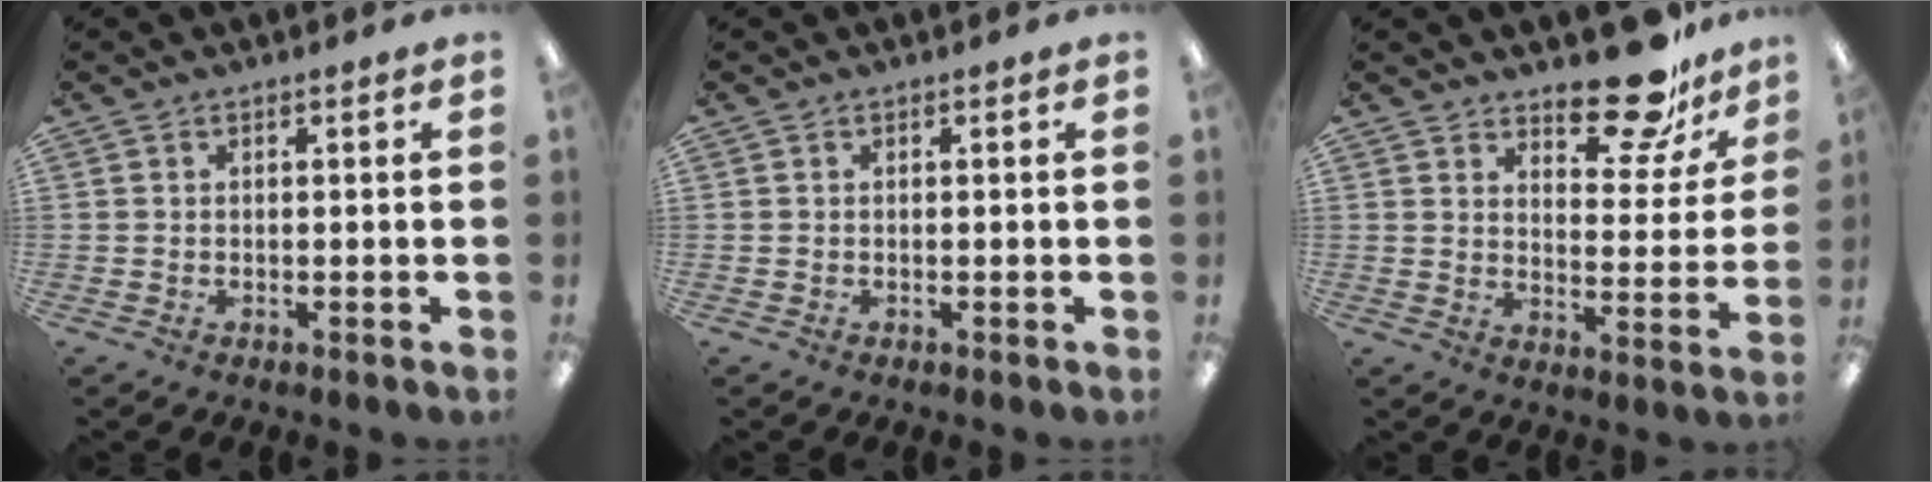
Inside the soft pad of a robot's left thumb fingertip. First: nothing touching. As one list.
[{"total": 0.0}, {"total": 15.6, "force": [12.1, 6.4, 7.3], "torque": [-0.077, -0.090, 0.207]}]